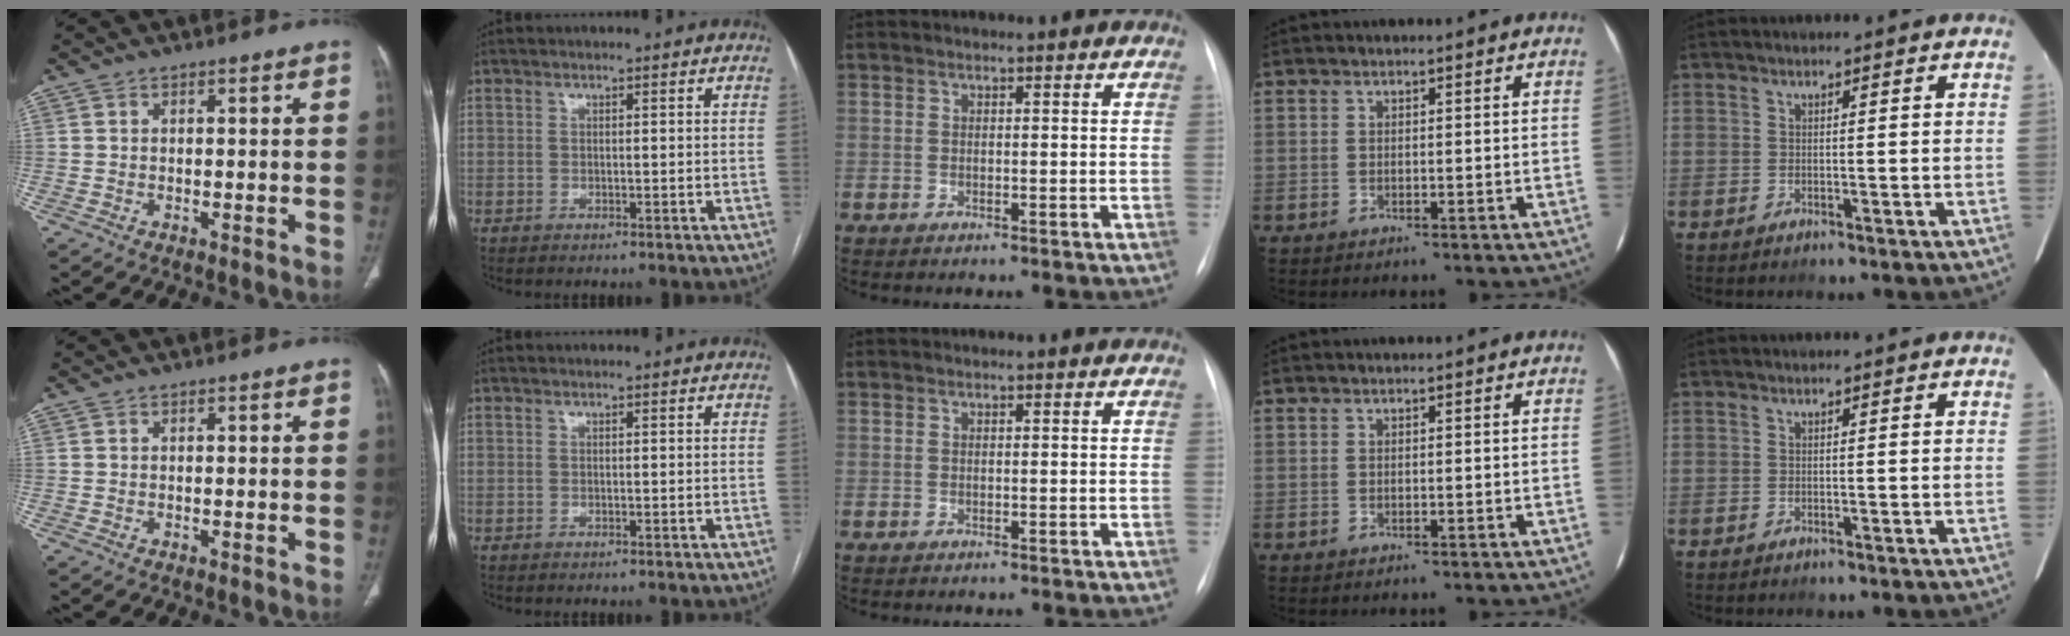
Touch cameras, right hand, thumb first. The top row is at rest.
{}